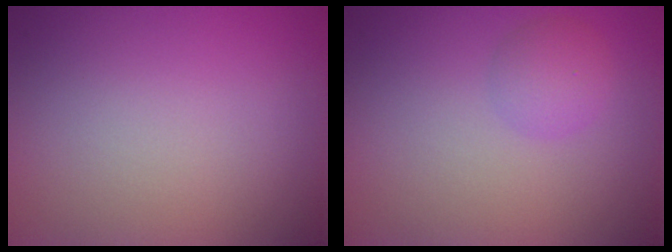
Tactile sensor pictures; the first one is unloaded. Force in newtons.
{"total": 2.0, "press": 2.0, "slide": 0.1}